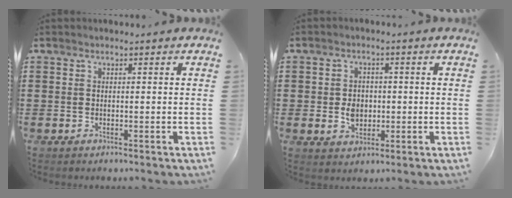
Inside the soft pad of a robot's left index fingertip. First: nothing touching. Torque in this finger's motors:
{"motor_torque": [0.17, 0.17, 0.25, 0.06]}